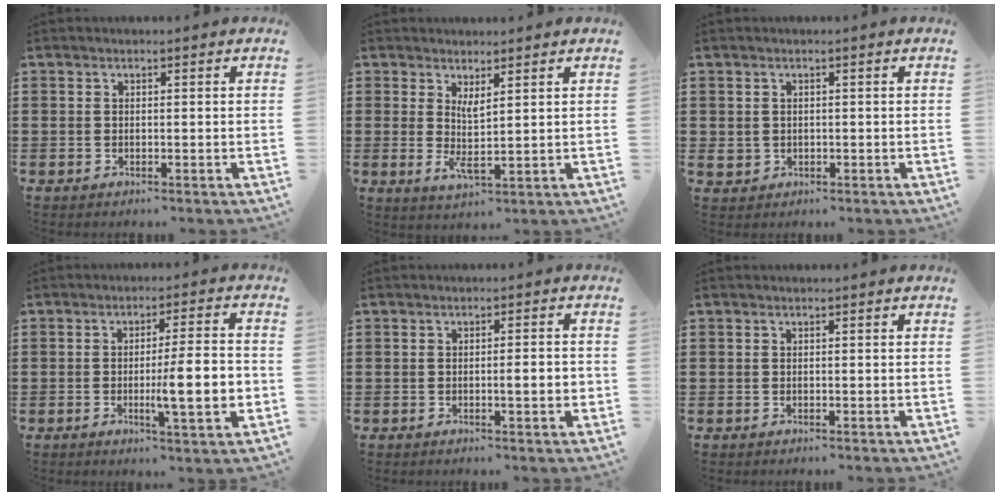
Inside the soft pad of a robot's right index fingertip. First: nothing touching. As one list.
[{"total": 3.1, "force": [1.6, 0.5, 2.6], "torque": [-0.054, -0.009, 0.030]}, {"total": 1.3, "force": [0.1, 1.2, 0.4], "torque": [-0.012, 0.005, 0.001]}, {"total": 8.8, "force": [-1.5, 1.3, 8.6], "torque": [-0.125, -0.010, -0.027]}, {"total": 2.9, "force": [-0.5, 0.3, 2.8], "torque": [-0.048, -0.004, -0.008]}, {"total": 0.0}]